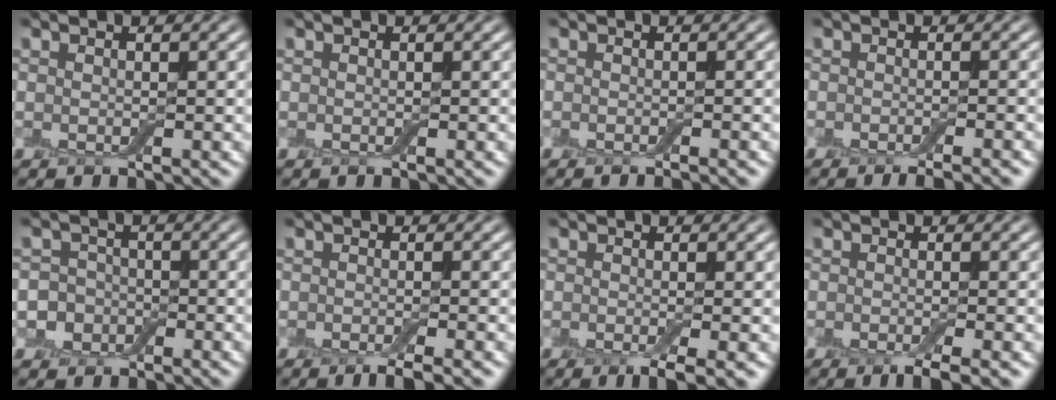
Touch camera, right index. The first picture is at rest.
{"total": 0.0}
{"total": 1.2, "force": [-0.9, 0.0, 0.7], "torque": [-0.007, -0.002, -0.013]}
{"total": 3.1, "force": [-2.1, 0.6, 2.1], "torque": [-0.021, 0.002, -0.029]}
{"total": 3.5, "force": [-1.1, 3.2, 1.1], "torque": [0.006, 0.004, -0.040]}
{"total": 2.6, "force": [-1.7, 0.4, 2.0], "torque": [-0.029, -0.002, -0.030]}
{"total": 3.4, "force": [-1.6, 0.9, 2.9], "torque": [-0.049, -0.007, -0.026]}
{"total": 2.9, "force": [-1.7, 0.5, 2.3], "torque": [-0.036, -0.004, -0.031]}